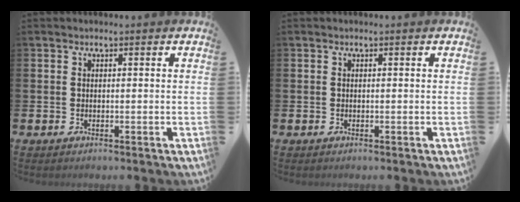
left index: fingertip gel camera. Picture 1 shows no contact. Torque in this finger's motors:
{"motor_torque": [-0.10, 0.07, 0.00, 0.00]}